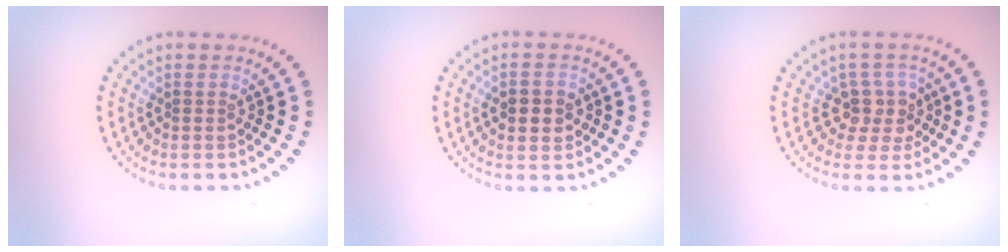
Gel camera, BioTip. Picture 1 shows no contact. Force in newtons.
{"total": 2.5, "press": 2.5, "slide": 0.1}
{"total": 3.0, "press": 2.4, "slide": 1.8}